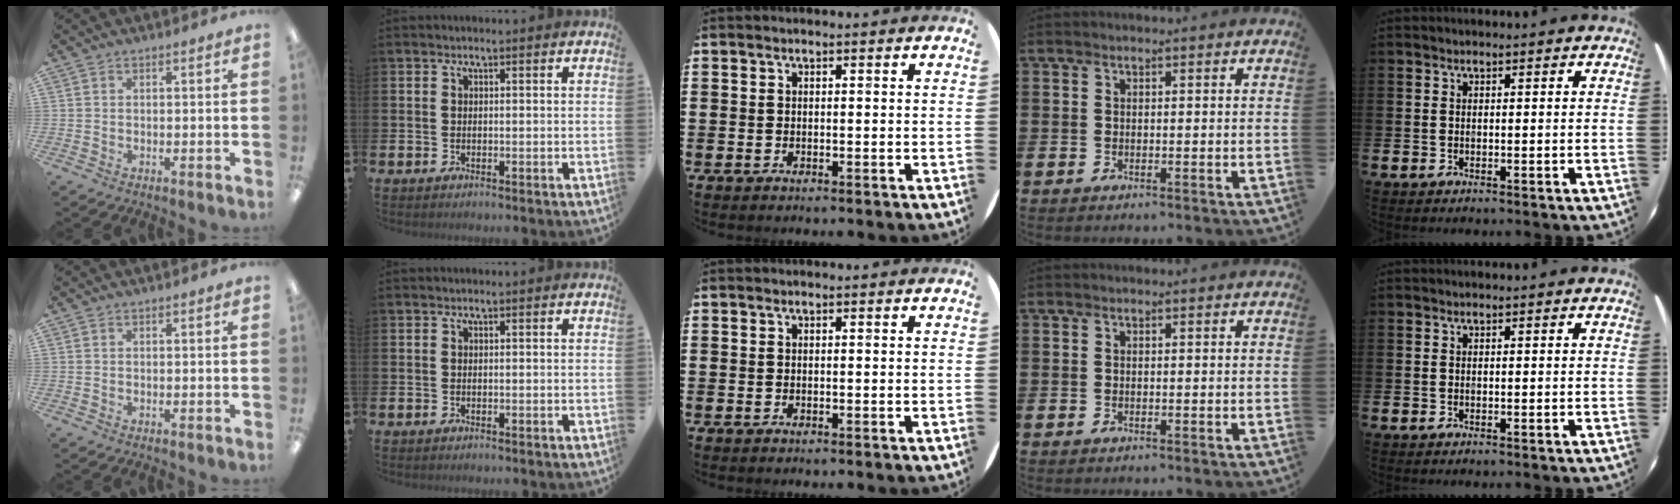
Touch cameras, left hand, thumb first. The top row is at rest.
{}